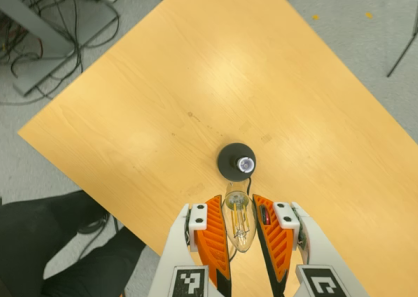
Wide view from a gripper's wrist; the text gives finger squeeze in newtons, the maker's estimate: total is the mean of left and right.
{"total": 10.9, "left": 10.5, "right": 11.2}